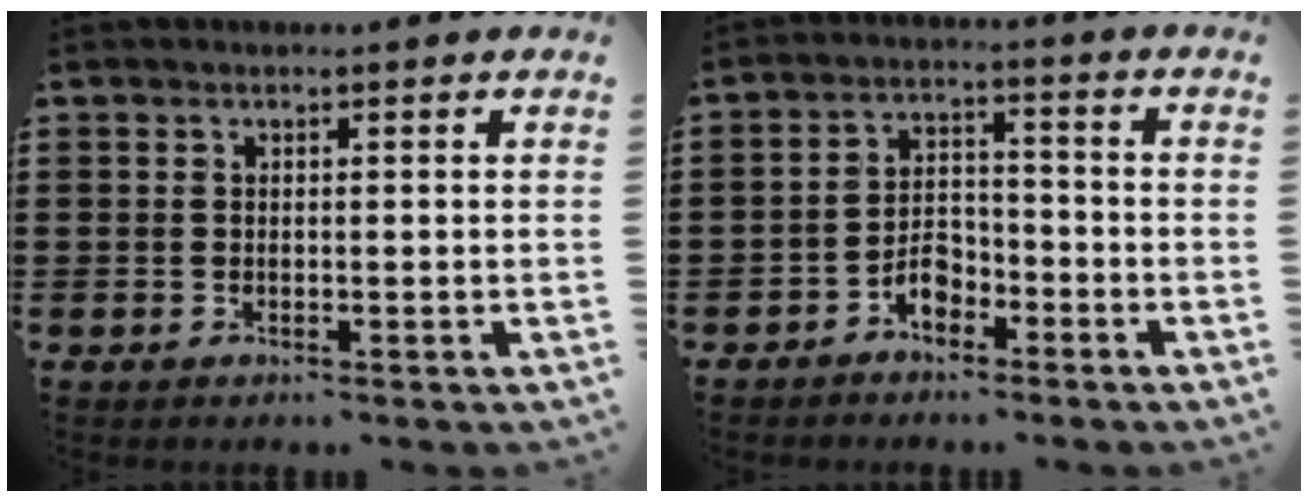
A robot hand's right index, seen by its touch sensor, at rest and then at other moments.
{"total": 4.5, "force": [-2.9, 2.5, 2.4], "torque": [-0.042, 0.011, -0.055]}